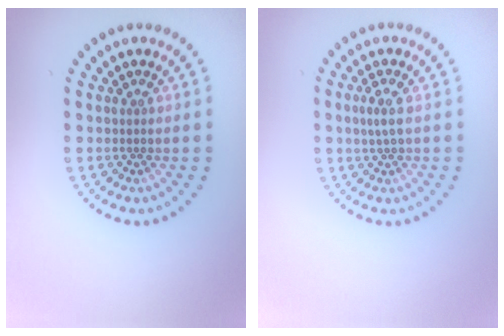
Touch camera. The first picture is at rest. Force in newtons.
{"total": 1.8, "press": 1.6, "slide": 0.8}